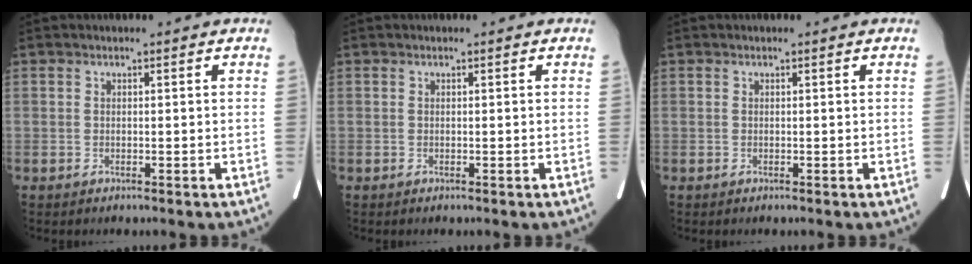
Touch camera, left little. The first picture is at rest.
{"total": 0.0}
{"total": 0.0}